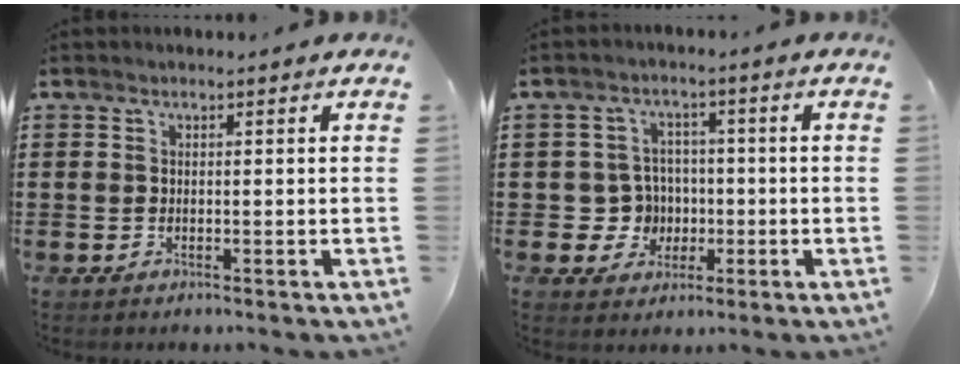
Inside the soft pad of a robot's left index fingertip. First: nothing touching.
{"total": 5.6, "force": [-0.6, 5.4, 1.3], "torque": [-0.038, 0.011, -0.009]}